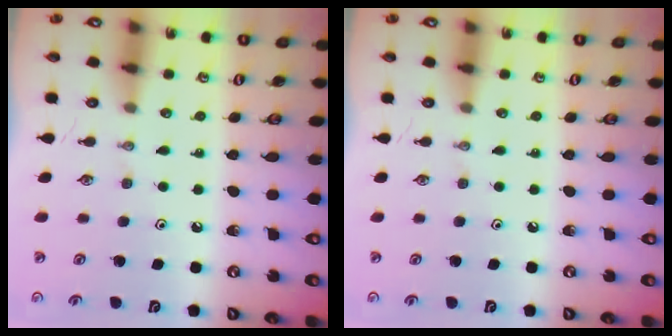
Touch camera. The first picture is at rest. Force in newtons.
{"total": 0.0}